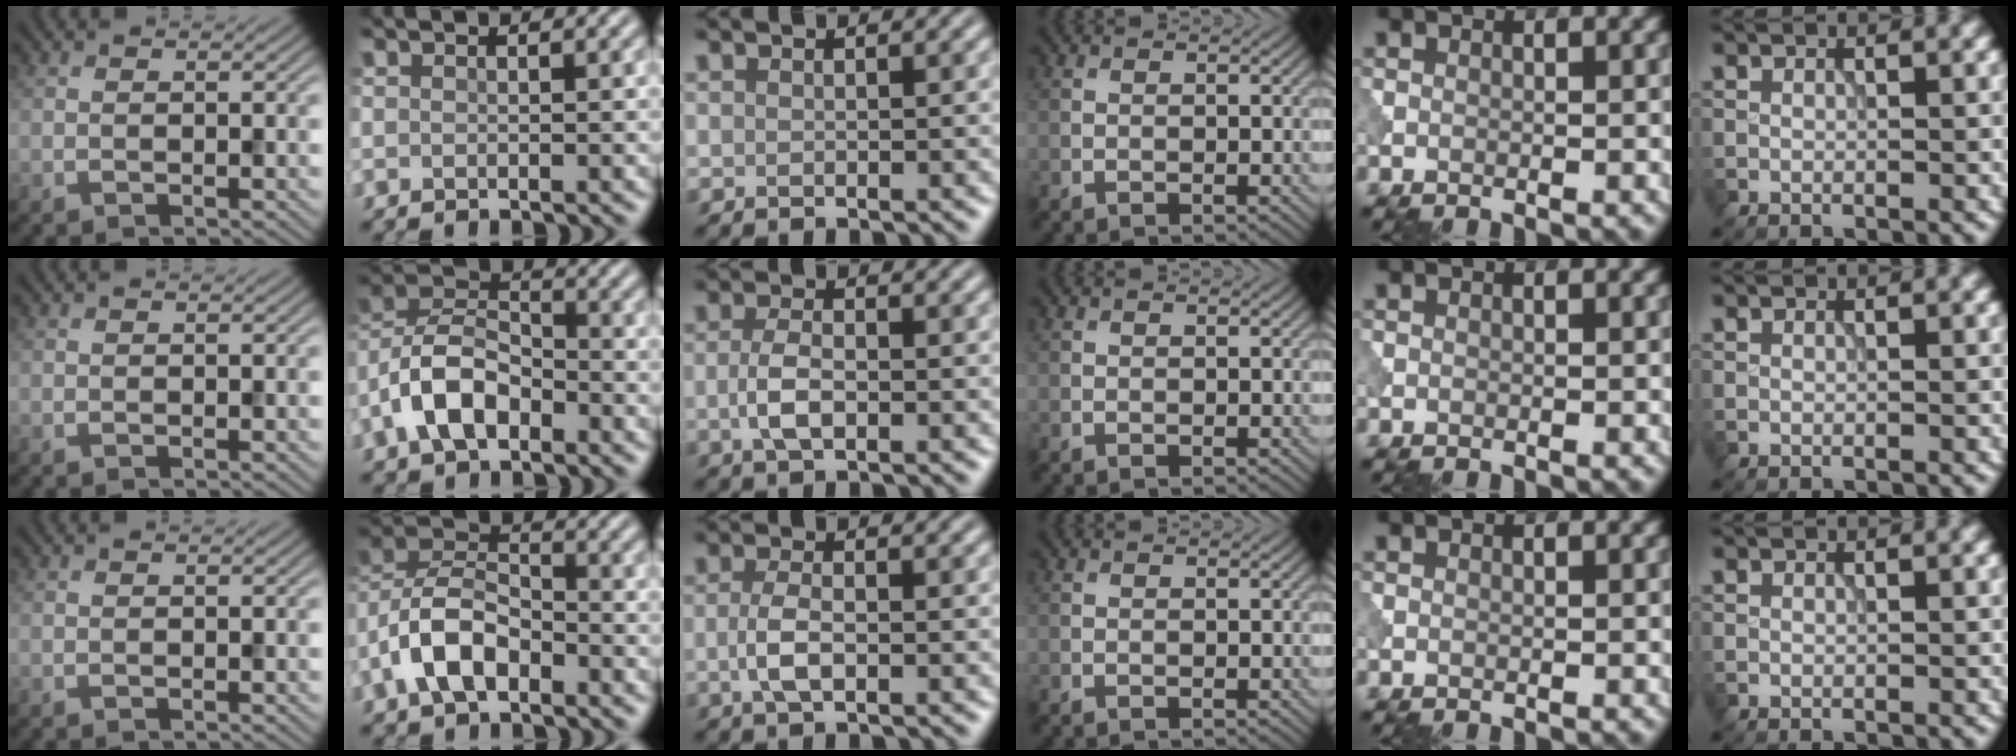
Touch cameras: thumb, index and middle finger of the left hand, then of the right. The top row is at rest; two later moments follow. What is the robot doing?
{"motion": "extract", "object": "peg toy"}